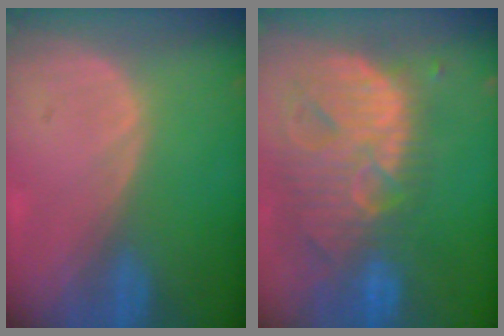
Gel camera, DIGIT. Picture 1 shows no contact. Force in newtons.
{"total": 13.8, "press": 11.6, "slide": 7.4}